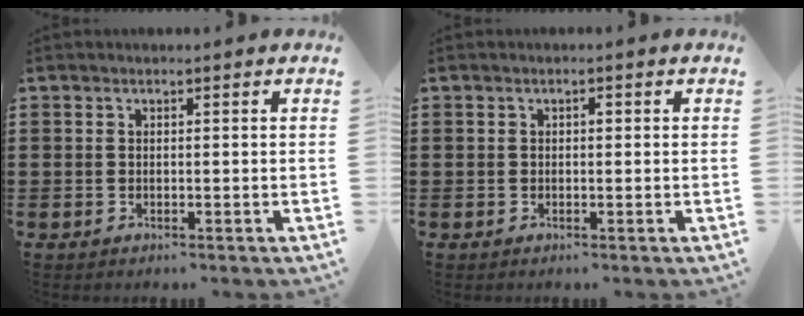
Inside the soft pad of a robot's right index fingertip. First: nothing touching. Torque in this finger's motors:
{"motor_torque": [0.12, -0.04, 0.00, 0.00]}